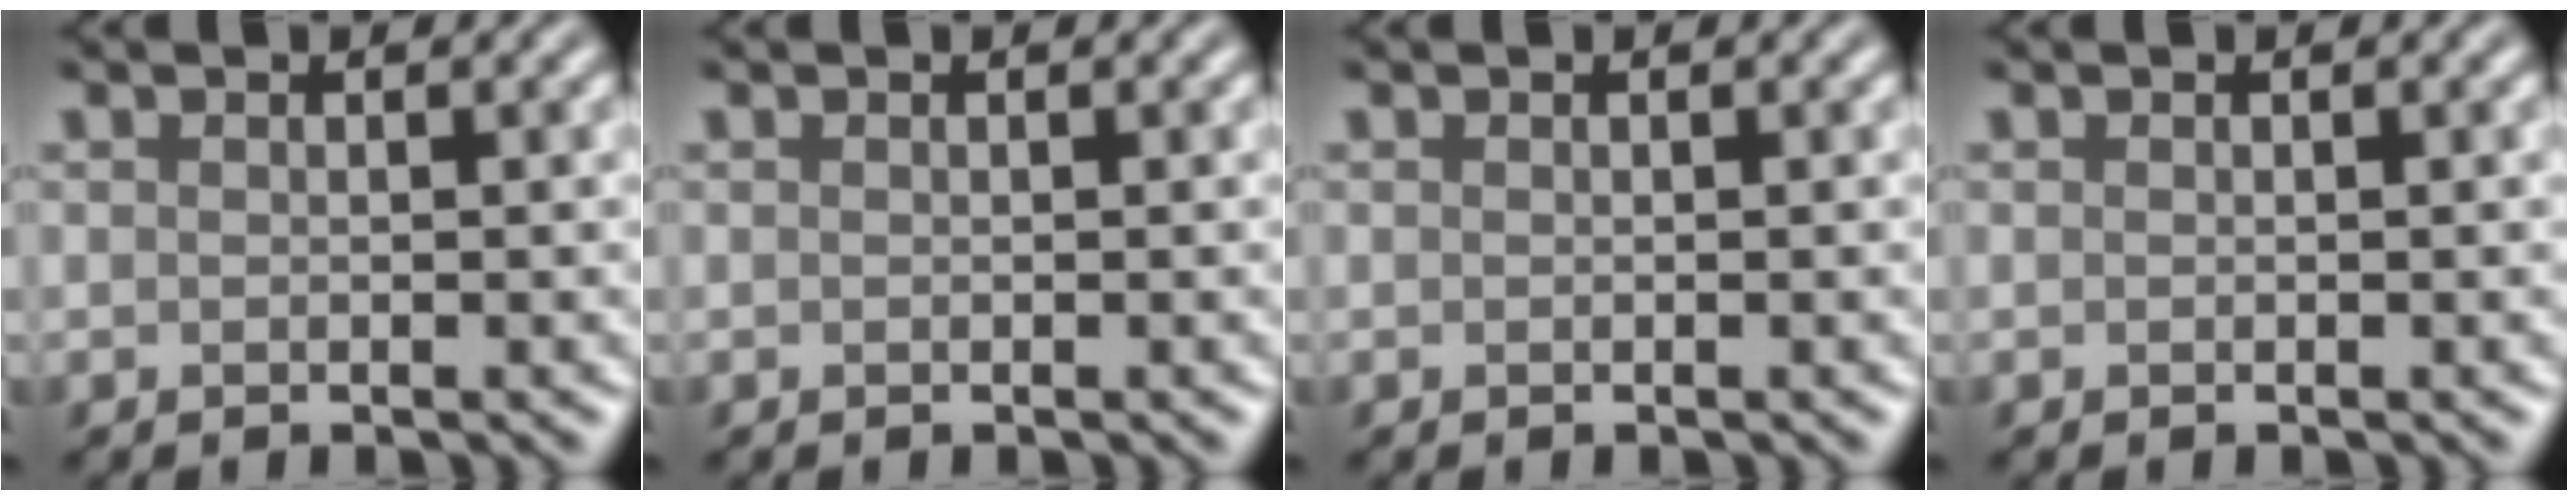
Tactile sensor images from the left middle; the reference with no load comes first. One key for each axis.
{"total": 0.0}
{"total": 0.0}
{"total": 0.0}